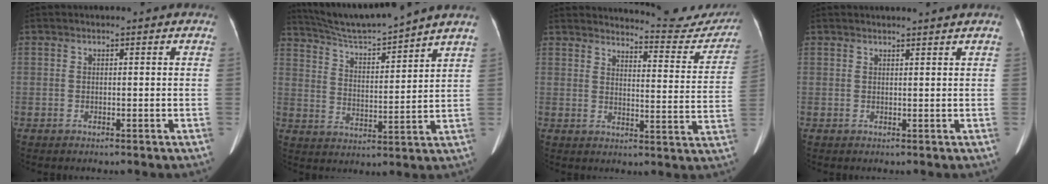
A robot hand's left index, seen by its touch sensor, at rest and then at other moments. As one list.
[{"total": 12.4, "force": [11.5, -1.6, 4.2], "torque": [-0.080, 0.004, 0.195]}, {"total": 14.4, "force": [14.2, 1.7, 2.0], "torque": [-0.008, -0.067, 0.150]}, {"total": 2.7, "force": [2.5, -0.6, 0.8], "torque": [-0.009, 0.005, 0.033]}]